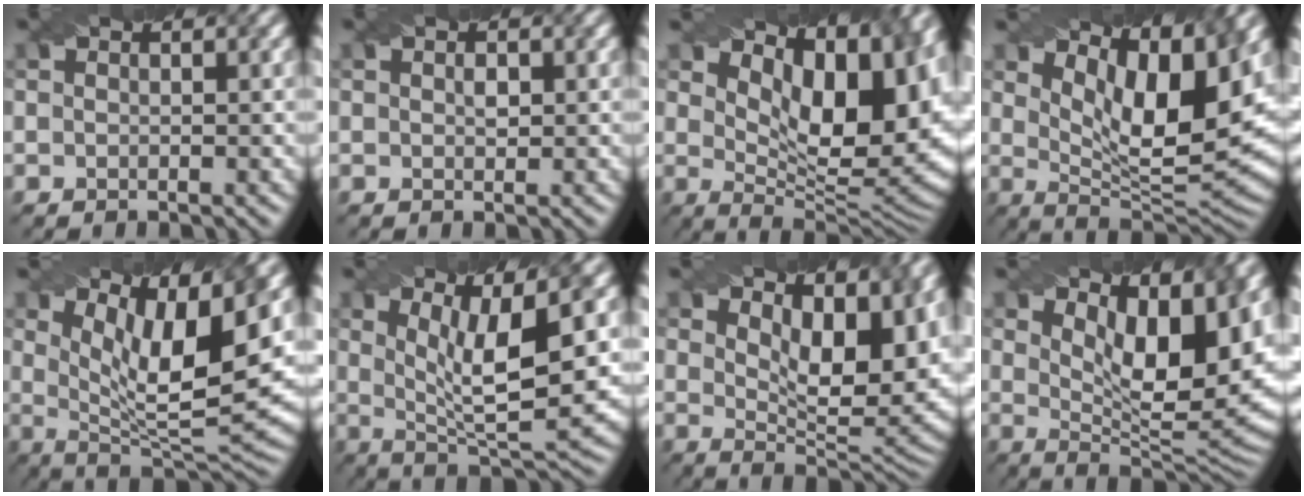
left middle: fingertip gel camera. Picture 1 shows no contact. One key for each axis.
{"total": 0.6, "fx": 0.2, "fy": 0.4, "fz": 0.5, "tx": -0.007, "ty": 0.002, "tz": 0.005}
{"total": 14.0, "fx": 5.2, "fy": 6.6, "fz": 11.1, "tx": -0.135, "ty": 0.009, "tz": 0.087}
{"total": 10.4, "fx": 4.8, "fy": 3.5, "fz": 8.6, "tx": -0.144, "ty": -0.007, "tz": 0.084}
{"total": 10.6, "fx": 4.2, "fy": 2.9, "fz": 9.3, "tx": -0.149, "ty": -0.005, "tz": 0.074}
{"total": 7.9, "fx": 2.0, "fy": 2.0, "fz": 7.4, "tx": -0.127, "ty": -0.005, "tz": 0.038}
{"total": 9.6, "fx": 4.2, "fy": 4.0, "fz": 7.6, "tx": -0.110, "ty": -0.004, "tz": 0.069}
{"total": 11.0, "fx": 4.5, "fy": 4.0, "fz": 9.3, "tx": -0.128, "ty": -0.008, "tz": 0.073}